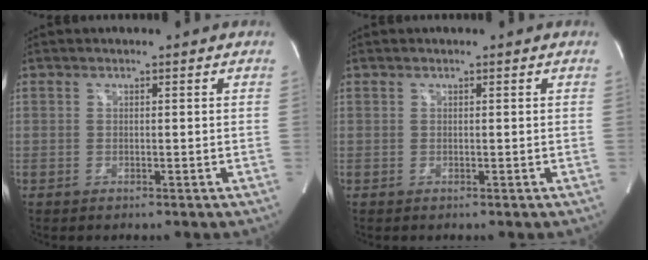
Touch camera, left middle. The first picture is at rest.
{"total": 0.0}